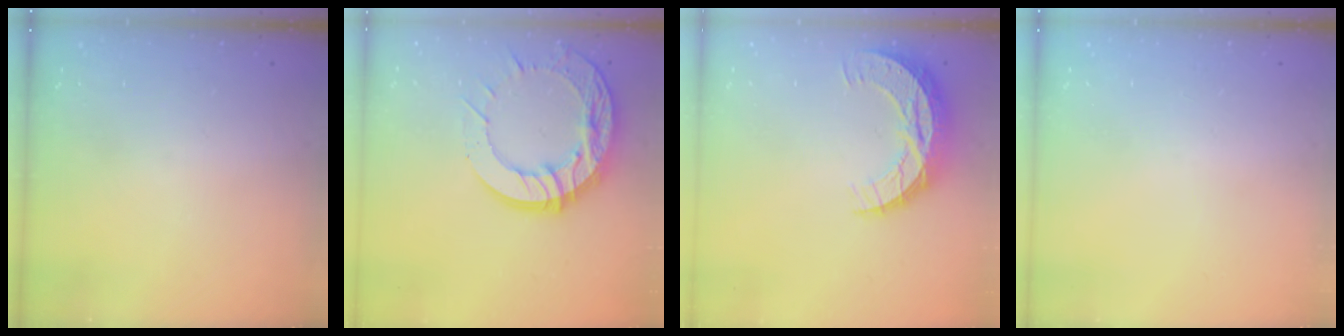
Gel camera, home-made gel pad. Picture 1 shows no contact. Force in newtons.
{"total": 20.5, "press": 20.5, "slide": 1.9}
{"total": 10.4, "press": 10.4, "slide": 0.6}
{"total": 0.0}